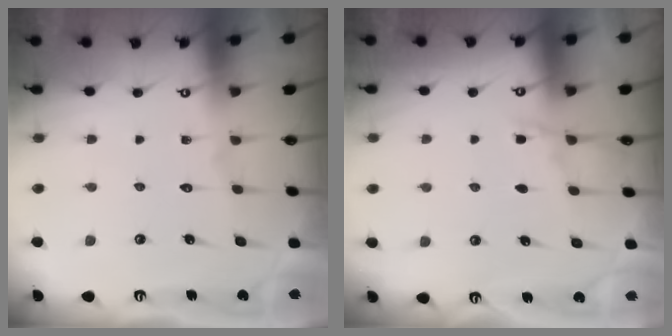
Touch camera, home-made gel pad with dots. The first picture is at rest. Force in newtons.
{"total": 5.0, "press": 4.9, "slide": 0.7}